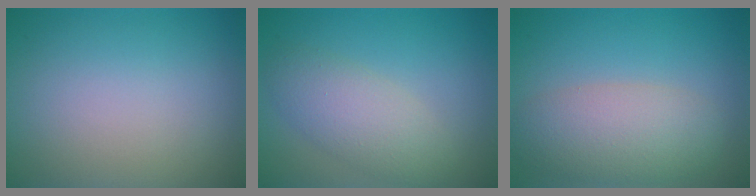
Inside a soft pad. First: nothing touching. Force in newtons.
{"total": 3.9, "press": 3.9, "slide": 0.0}
{"total": 5.3, "press": 5.3, "slide": 0.2}